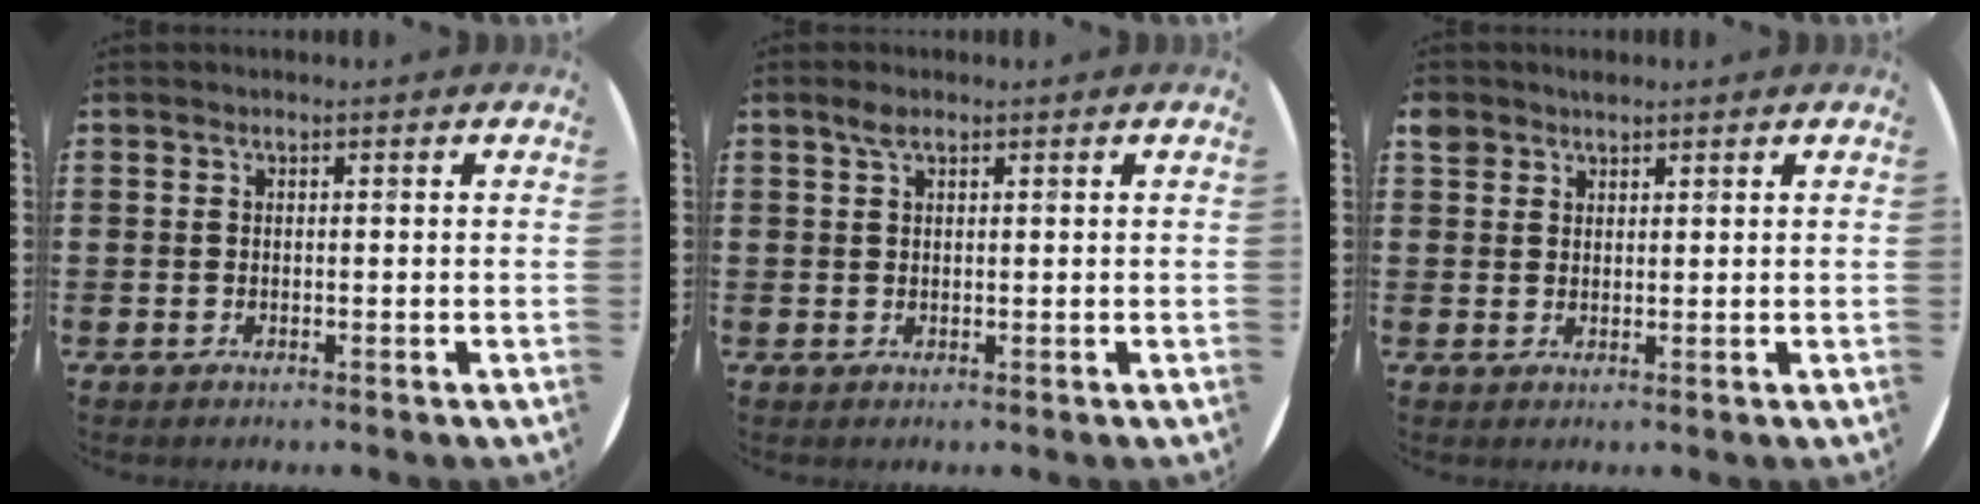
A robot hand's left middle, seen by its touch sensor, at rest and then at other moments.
{"total": 1.5, "force": [0.9, 0.6, 1.0], "torque": [-0.023, 0.004, 0.016]}
{"total": 2.0, "force": [1.7, 1.1, 0.1], "torque": [0.004, 0.000, 0.032]}